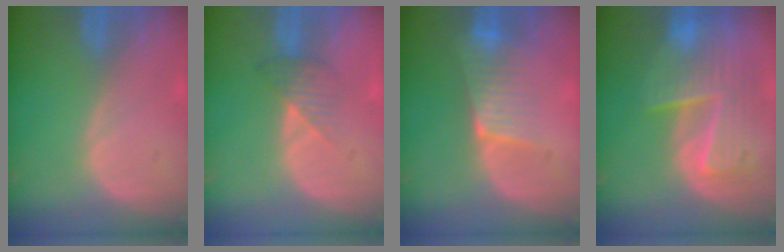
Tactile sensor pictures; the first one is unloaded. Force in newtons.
{"total": 3.3, "press": 3.0, "slide": 1.2}
{"total": 6.5, "press": 5.6, "slide": 3.3}
{"total": 10.1, "press": 8.8, "slide": 5.0}